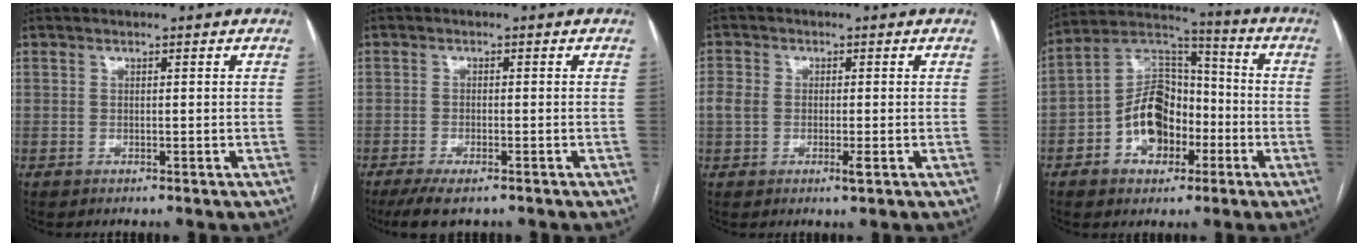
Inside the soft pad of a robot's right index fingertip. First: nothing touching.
{"total": 5.6, "force": [-4.0, 1.5, 3.6], "torque": [-0.062, -0.012, -0.065]}
{"total": 4.0, "force": [-0.8, 2.1, 3.3], "torque": [-0.069, 0.004, -0.014]}
{"total": 12.1, "force": [-3.8, 8.0, 8.2], "torque": [-0.166, 0.038, -0.062]}